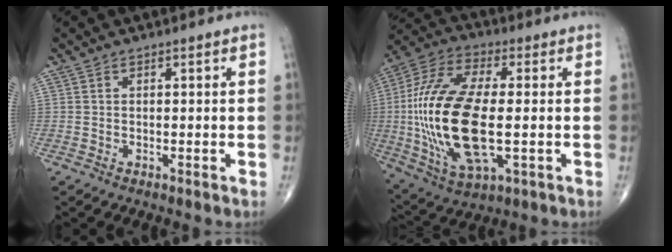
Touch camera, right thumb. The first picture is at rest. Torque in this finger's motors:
{"motor_torque": [1.78, 2.96, 2.71, 0.03, 0.98]}